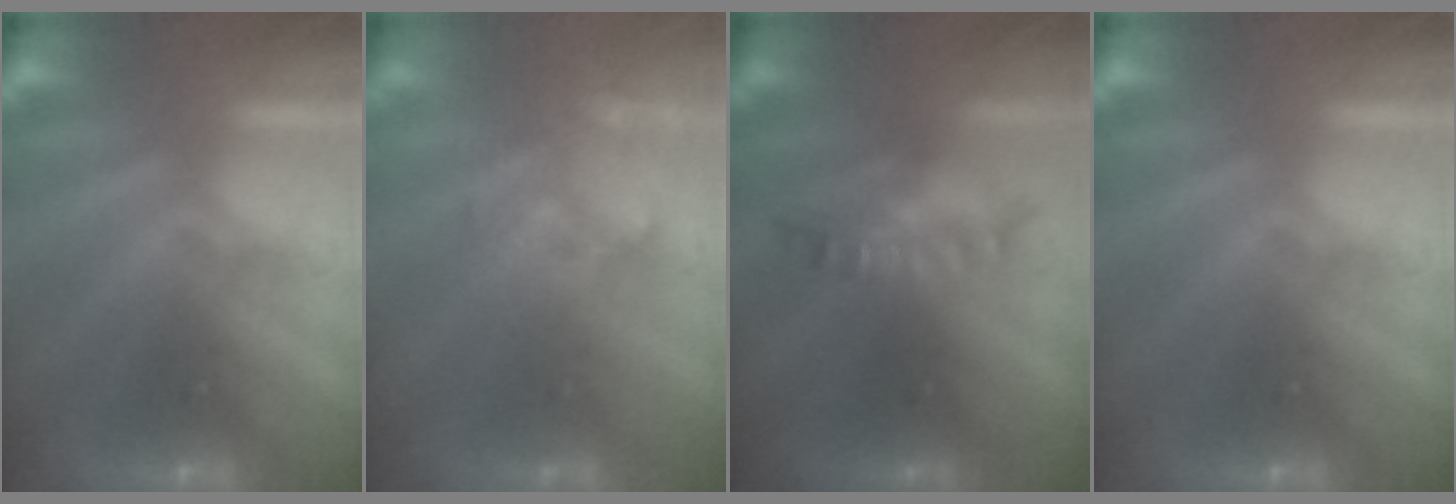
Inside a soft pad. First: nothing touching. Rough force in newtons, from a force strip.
{"total": 3.8}
{"total": 5.7}
{"total": 0.0}